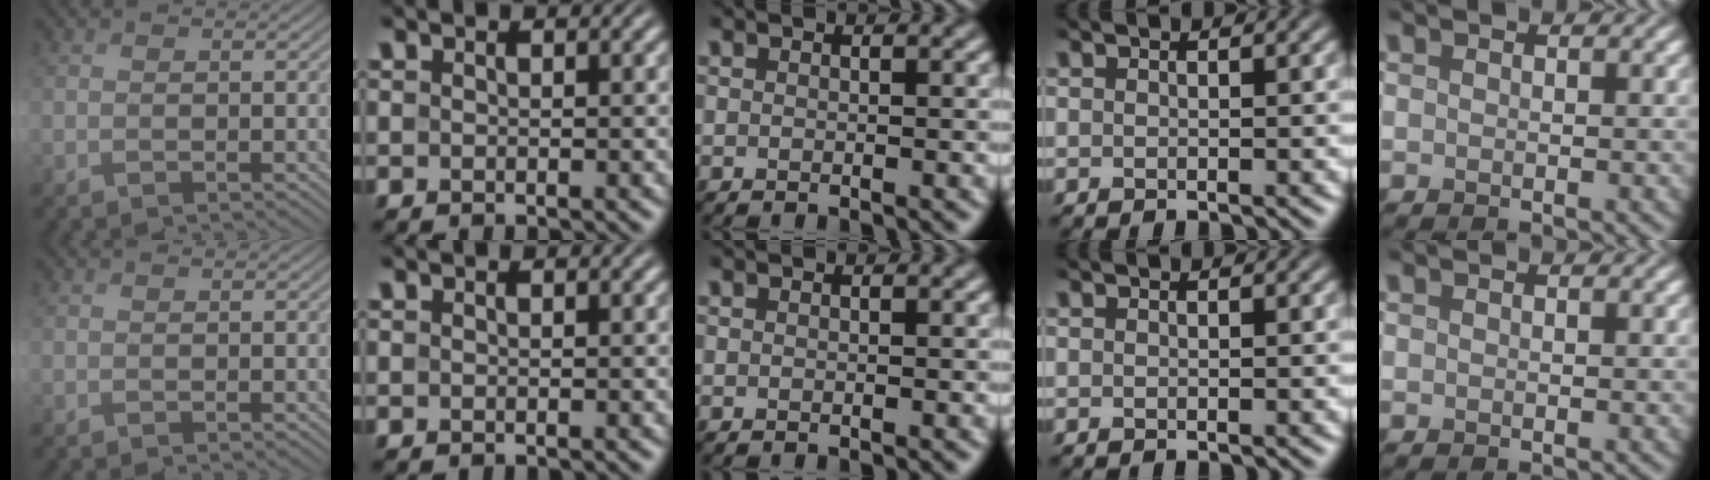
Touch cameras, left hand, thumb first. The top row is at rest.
{}